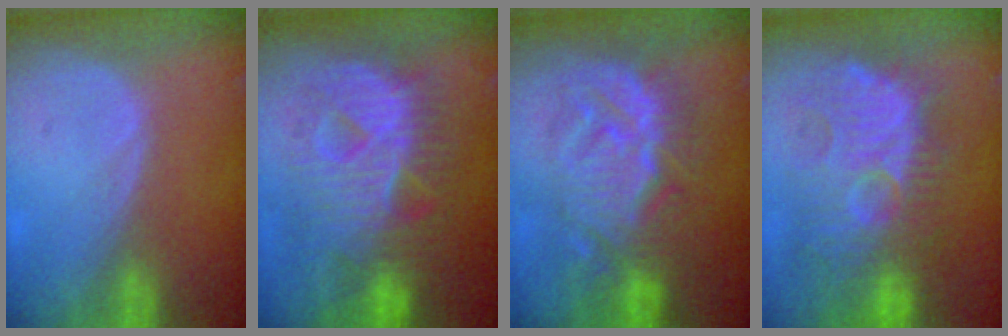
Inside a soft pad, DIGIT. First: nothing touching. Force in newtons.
{"total": 12.4, "press": 12.4, "slide": 1.4}
{"total": 10.2, "press": 10.2, "slide": 0.5}
{"total": 11.7, "press": 11.5, "slide": 2.4}